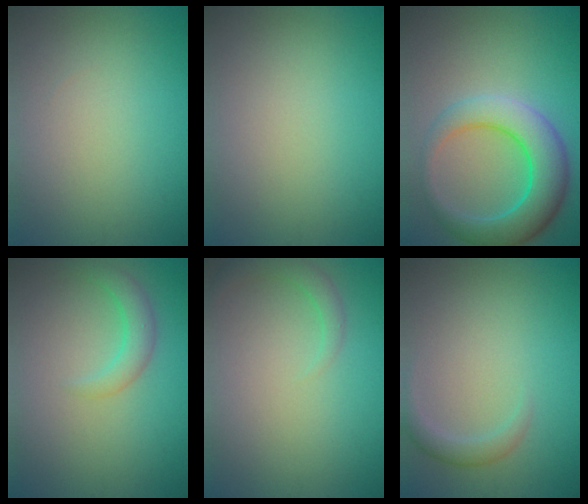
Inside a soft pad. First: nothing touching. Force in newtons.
{"total": 0.0}
{"total": 7.0, "press": 7.0, "slide": 0.2}
{"total": 2.3, "press": 2.3, "slide": 0.2}
{"total": 1.6, "press": 1.6, "slide": 0.2}
{"total": 1.7, "press": 1.7, "slide": 0.1}